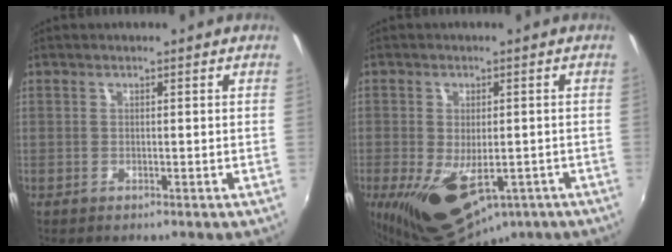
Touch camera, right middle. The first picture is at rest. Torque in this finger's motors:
{"motor_torque": [1.88, -0.26, 1.05, 0.21]}